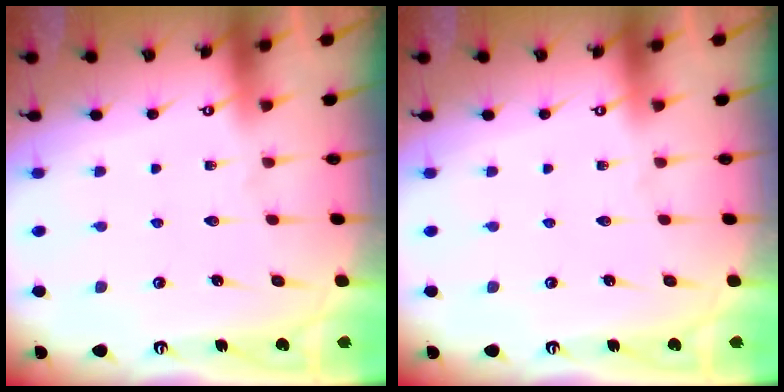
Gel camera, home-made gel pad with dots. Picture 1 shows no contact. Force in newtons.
{"total": 0.0}